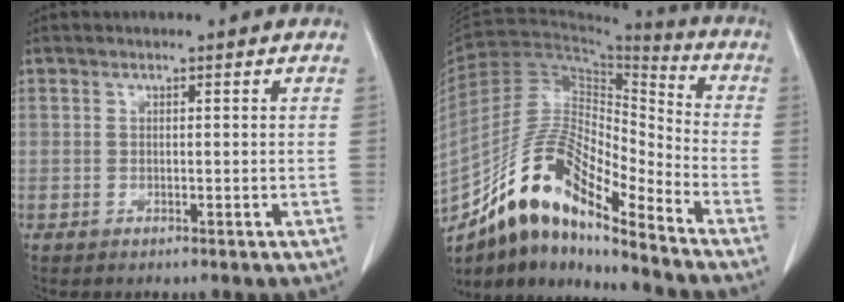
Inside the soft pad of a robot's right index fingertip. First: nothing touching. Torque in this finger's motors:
{"motor_torque": [1.12, -1.02, 0.73, 0.19]}